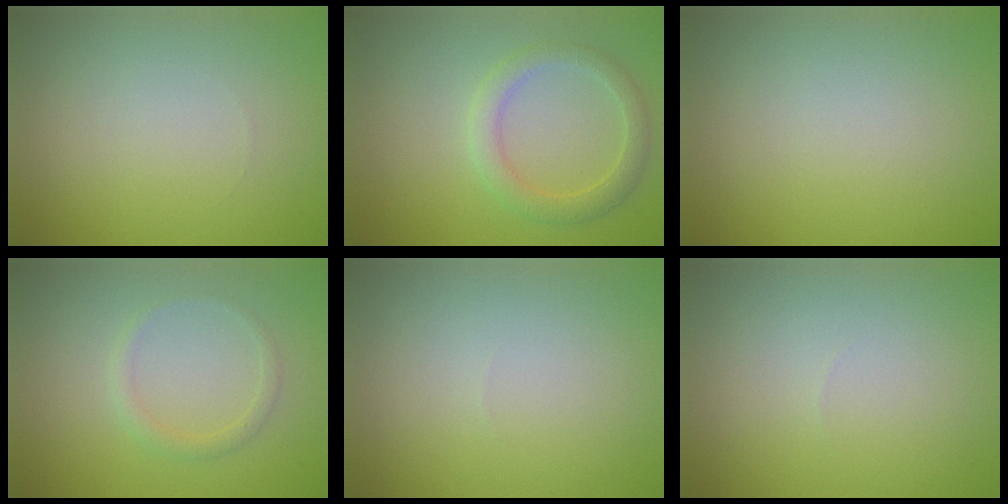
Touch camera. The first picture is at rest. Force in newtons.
{"total": 2.7, "press": 2.7, "slide": 0.2}
{"total": 0.0}
{"total": 1.2, "press": 1.2, "slide": 0.0}
{"total": 0.0}
{"total": 0.0}